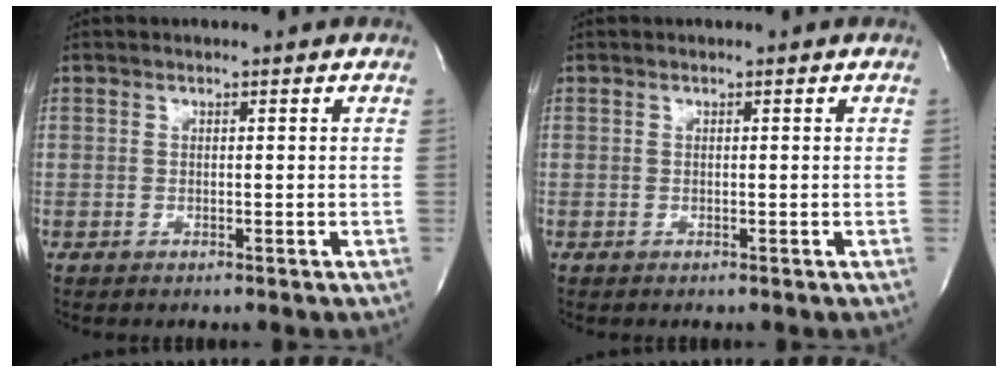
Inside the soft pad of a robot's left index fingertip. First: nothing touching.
{"total": 0.0}